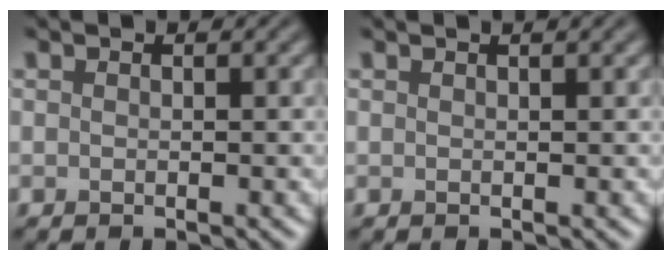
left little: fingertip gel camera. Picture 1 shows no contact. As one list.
[{"total": 1.5, "force": [1.0, 0.5, 1.1], "torque": [-0.010, 0.001, 0.006]}]